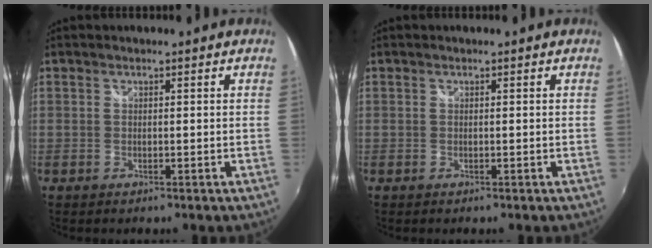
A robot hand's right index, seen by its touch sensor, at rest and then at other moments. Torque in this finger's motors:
{"motor_torque": [0.31, 0.31, -0.01, 0.01]}